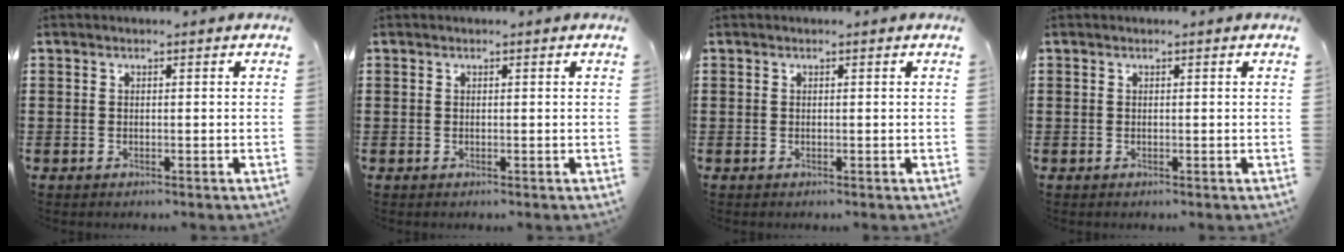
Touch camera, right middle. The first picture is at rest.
{"total": 0.0}
{"total": 0.0}
{"total": 0.0}